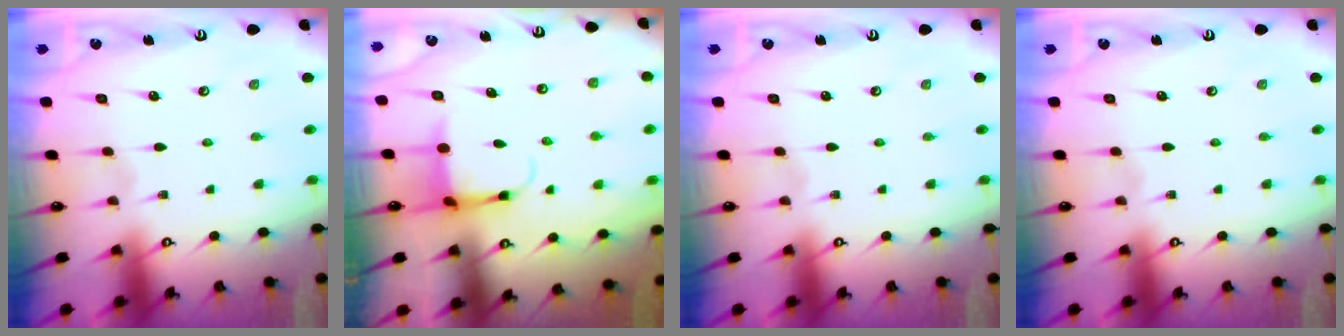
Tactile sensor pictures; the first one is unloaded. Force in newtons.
{"total": 4.5, "press": 4.4, "slide": 0.9}
{"total": 0.0}
{"total": 0.0}